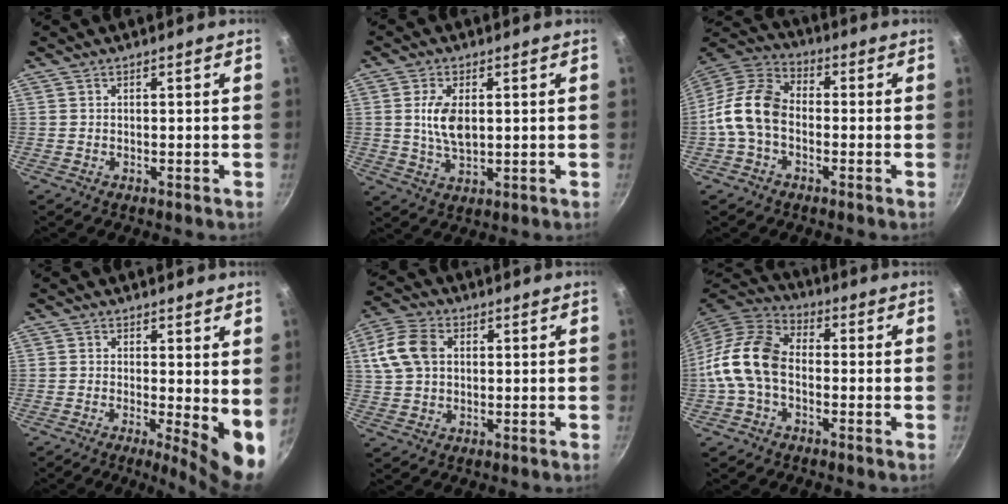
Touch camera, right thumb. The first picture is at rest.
{"total": 7.1, "force": [1.0, 3.9, 5.9], "torque": [-0.108, -0.008, 0.020]}
{"total": 11.8, "force": [-2.0, 8.1, 8.4], "torque": [-0.147, 0.038, -0.062]}
{"total": 8.1, "force": [-0.3, 2.5, 7.7], "torque": [-0.093, -0.015, -0.001]}
{"total": 9.9, "force": [2.1, 7.1, 6.6], "torque": [-0.127, 0.011, 0.032]}
{"total": 13.0, "force": [-1.8, 8.7, 9.5], "torque": [-0.169, 0.037, -0.055]}